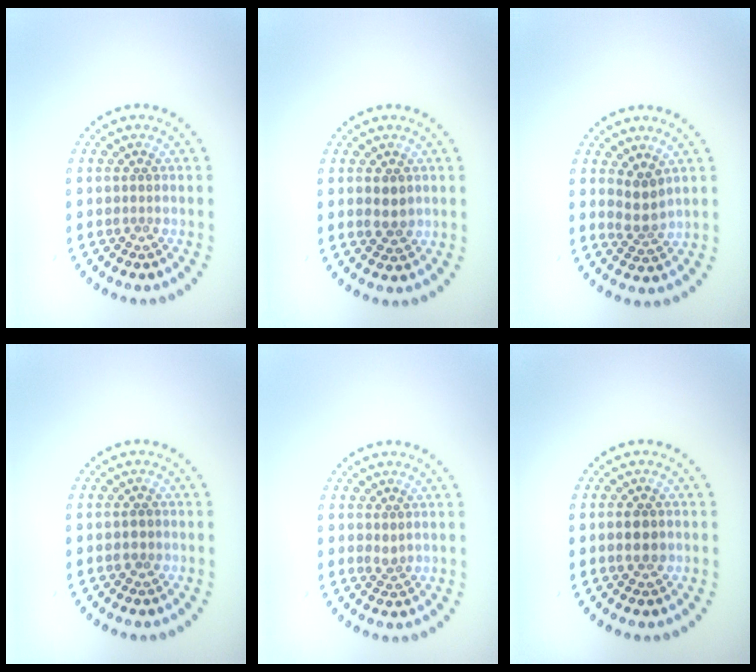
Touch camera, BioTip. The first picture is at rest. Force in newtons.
{"total": 1.9, "press": 1.9, "slide": 0.2}
{"total": 2.3, "press": 1.9, "slide": 1.4}
{"total": 0.9, "press": 0.9, "slide": 0.0}
{"total": 0.9, "press": 0.6, "slide": 0.6}
{"total": 1.9, "press": 1.9, "slide": 0.1}